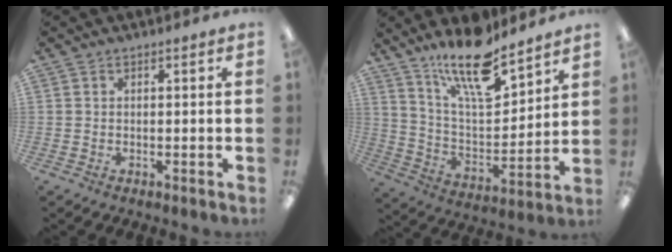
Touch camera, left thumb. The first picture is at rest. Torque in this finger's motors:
{"motor_torque": [0.21, 0.18, 1.40, -1.37, 0.30]}